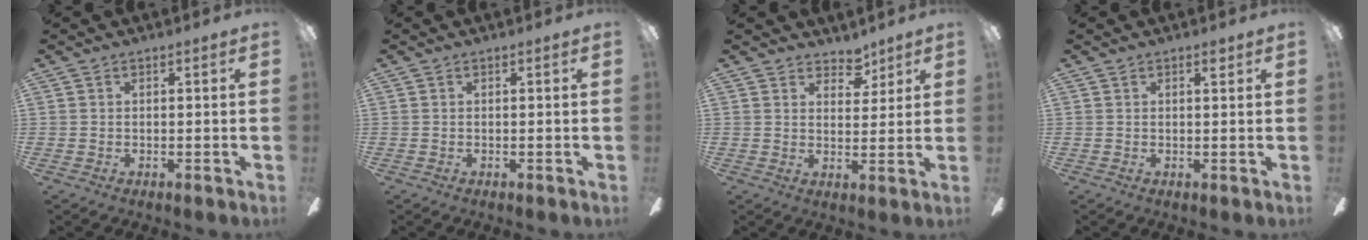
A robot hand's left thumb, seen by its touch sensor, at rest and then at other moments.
{"total": 0.0}
{"total": 5.3, "force": [4.2, 2.8, 1.4], "torque": [-0.009, -0.024, 0.074]}
{"total": 1.6, "force": [1.3, 0.6, 0.9], "torque": [-0.002, -0.006, 0.019]}